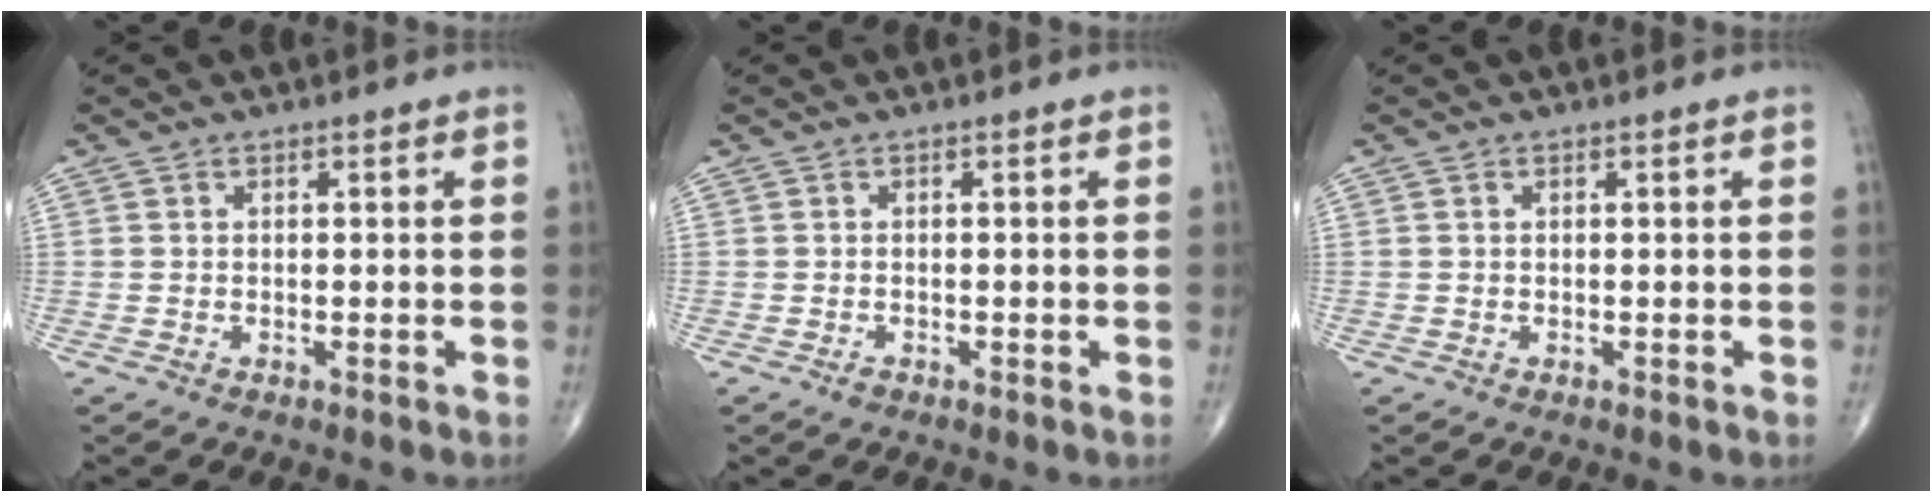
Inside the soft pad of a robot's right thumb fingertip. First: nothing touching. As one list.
[{"total": 0.7, "force": [-0.4, 0.4, 0.4], "torque": [-0.008, -0.001, -0.009]}, {"total": 0.0}]